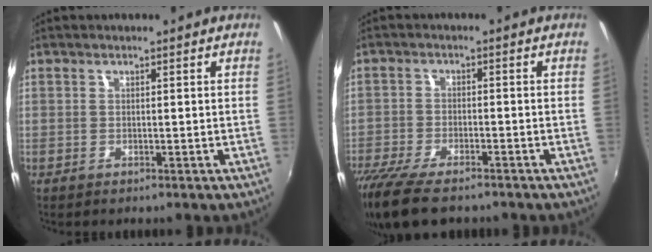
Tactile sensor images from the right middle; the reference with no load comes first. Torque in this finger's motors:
{"motor_torque": [1.20, -0.94, 0.22, 0.08]}